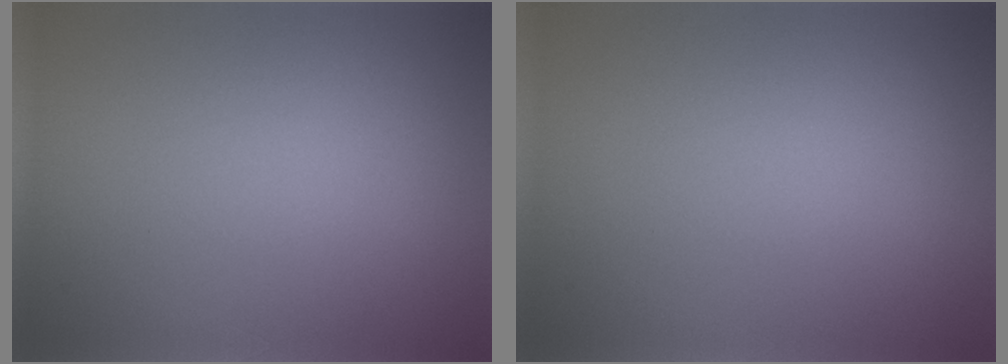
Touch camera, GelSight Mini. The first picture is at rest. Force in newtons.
{"total": 0.0}